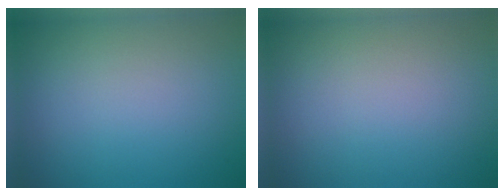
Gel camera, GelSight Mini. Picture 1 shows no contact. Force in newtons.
{"total": 0.0}